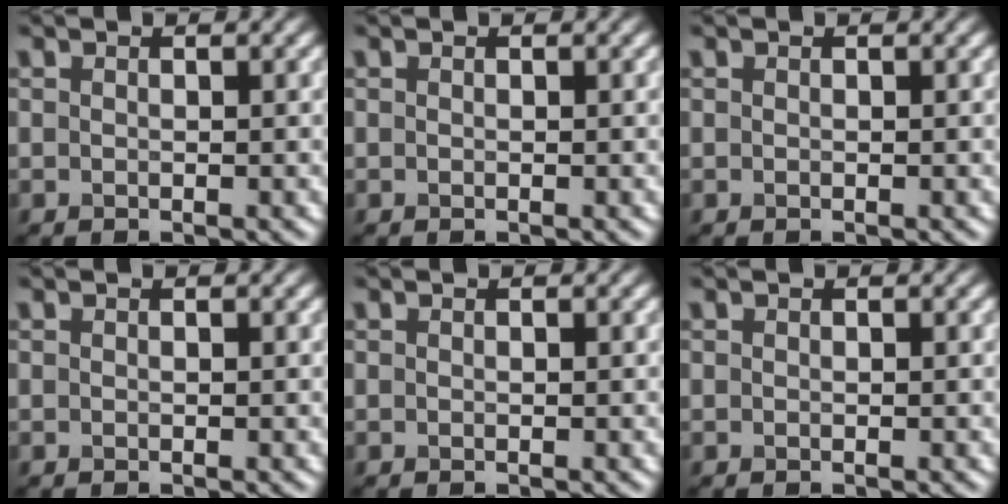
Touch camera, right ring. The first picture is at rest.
{"total": 0.0}
{"total": 0.0}
{"total": 0.0}
{"total": 0.0}
{"total": 0.0}